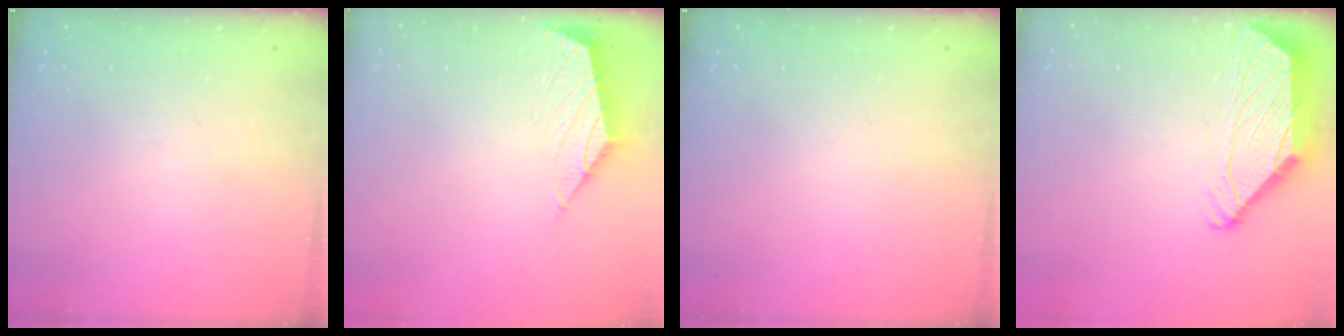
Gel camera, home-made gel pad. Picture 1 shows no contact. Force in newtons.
{"total": 1.6, "press": 1.5, "slide": 0.5}
{"total": 0.0}
{"total": 2.2, "press": 2.1, "slide": 0.7}